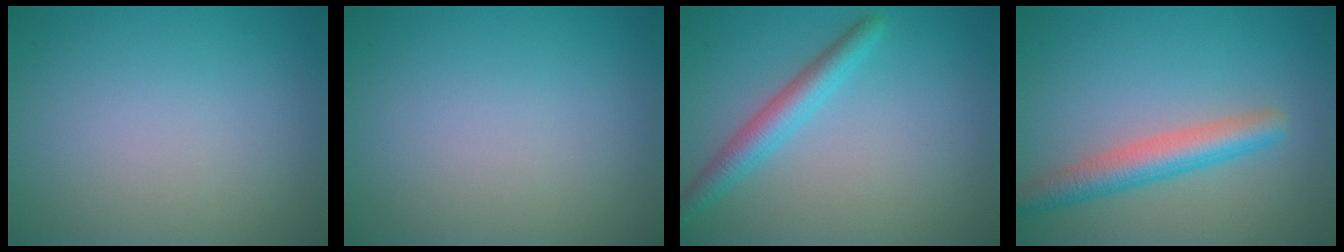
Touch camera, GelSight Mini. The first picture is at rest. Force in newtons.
{"total": 0.0}
{"total": 3.1, "press": 3.1, "slide": 0.2}
{"total": 4.0, "press": 4.0, "slide": 0.1}